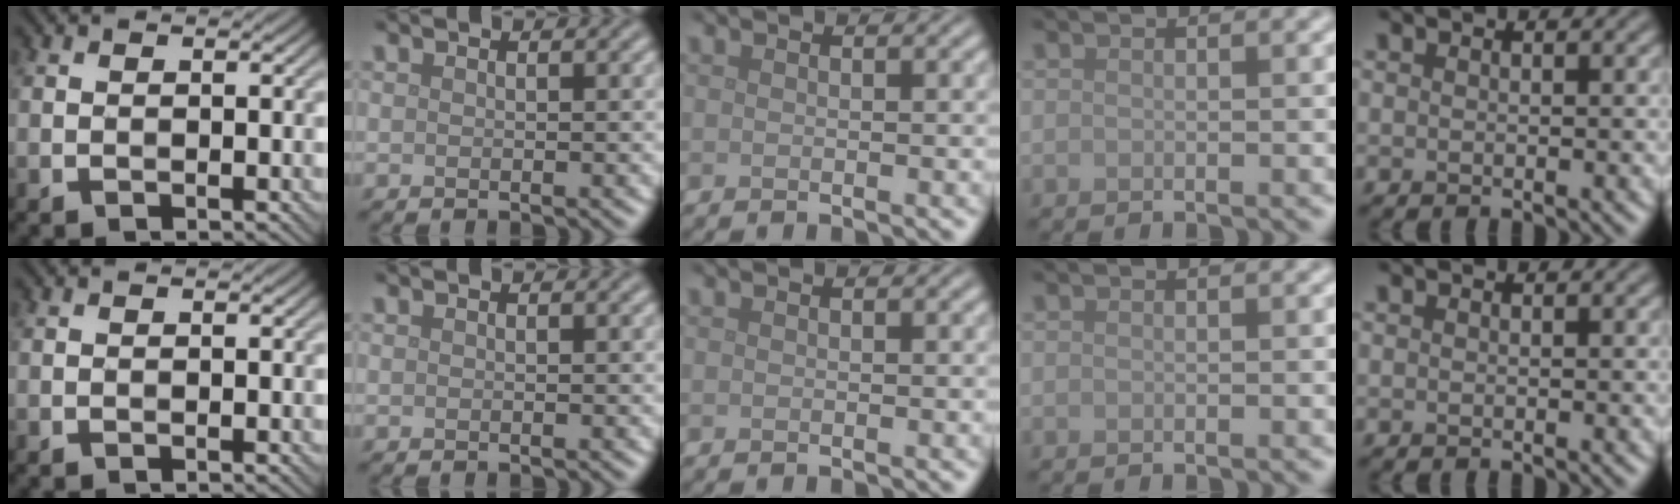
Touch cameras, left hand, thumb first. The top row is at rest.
{}